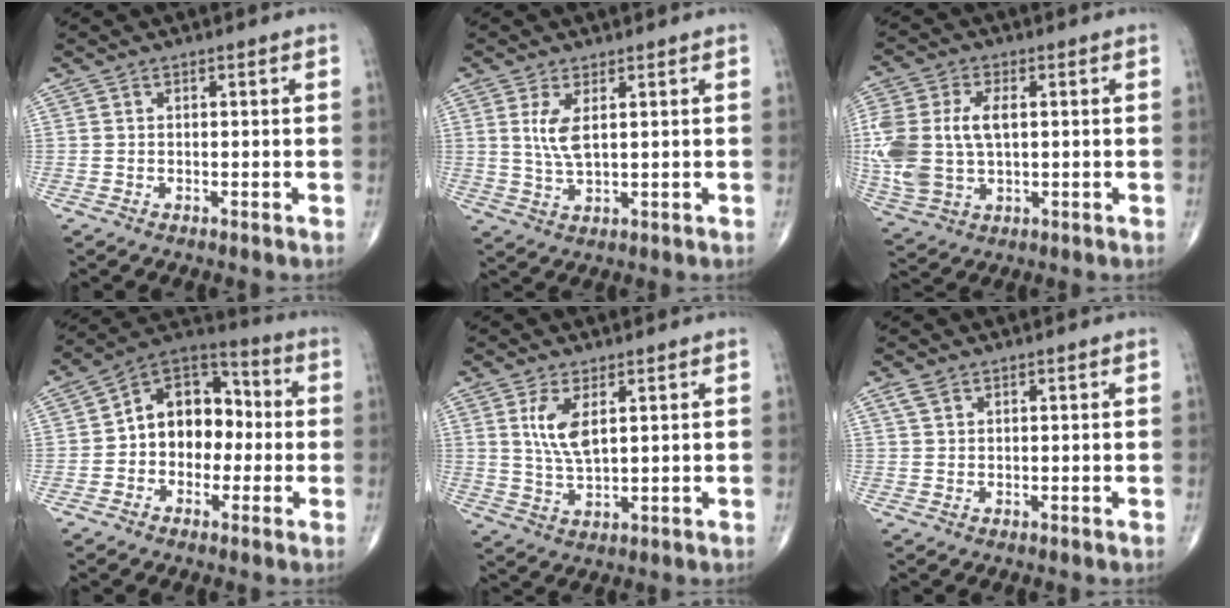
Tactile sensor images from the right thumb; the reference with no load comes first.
{"total": 4.8, "force": [1.4, 1.8, 4.3], "torque": [-0.093, -0.014, 0.035]}
{"total": 15.1, "force": [1.0, 9.2, 11.9], "torque": [-0.291, 0.004, 0.030]}
{"total": 13.3, "force": [-0.6, 9.9, 9.0], "torque": [-0.093, 0.041, -0.027]}
{"total": 6.4, "force": [2.2, 2.5, 5.5], "torque": [-0.112, -0.016, 0.053]}
{"total": 1.9, "force": [1.2, 1.1, 1.0], "torque": [-0.020, 0.006, 0.028]}